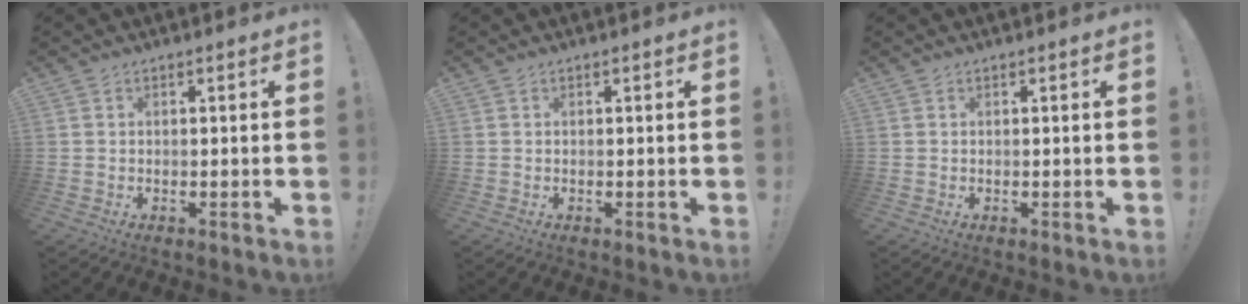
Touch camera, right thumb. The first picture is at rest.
{"total": 0.0}
{"total": 0.0}